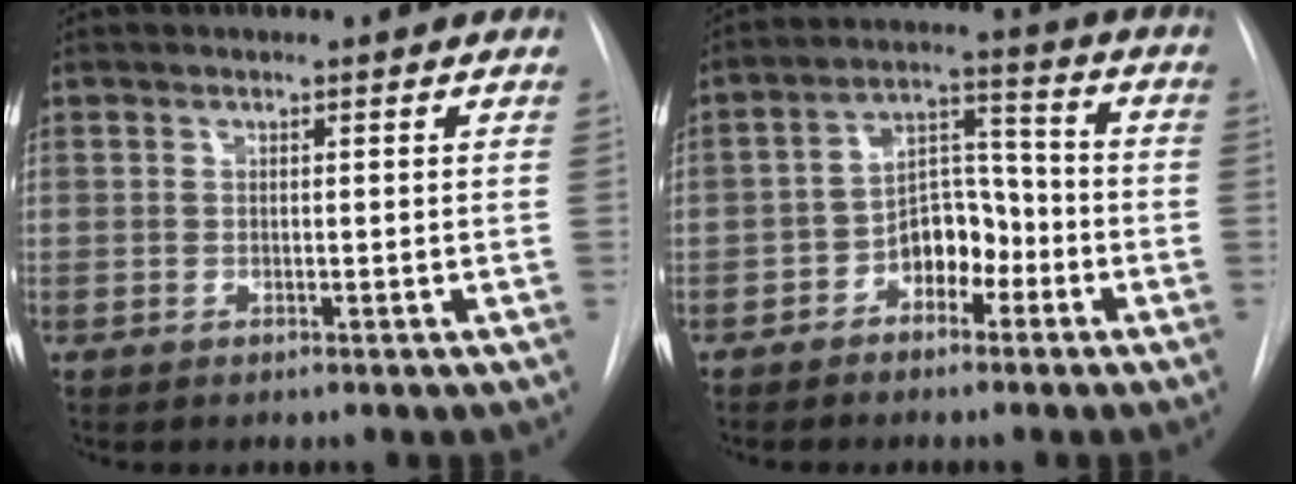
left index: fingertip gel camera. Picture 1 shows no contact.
{"total": 7.4, "force": [-3.5, 4.4, 4.8], "torque": [-0.084, 0.030, -0.062]}